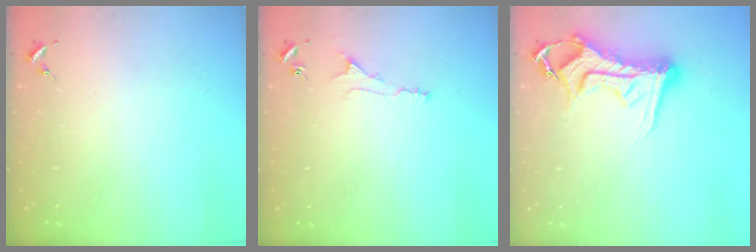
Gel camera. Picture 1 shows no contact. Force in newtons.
{"total": 5.5, "press": 5.4, "slide": 0.7}
{"total": 14.1, "press": 14.0, "slide": 1.6}